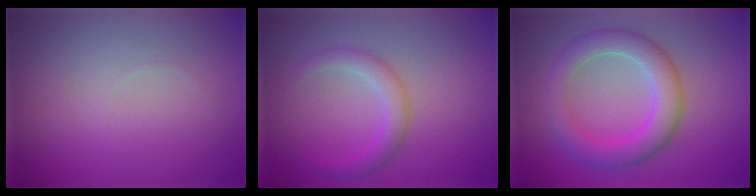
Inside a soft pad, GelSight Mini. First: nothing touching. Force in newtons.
{"total": 2.6, "press": 2.6, "slide": 0.0}
{"total": 5.1, "press": 5.0, "slide": 0.3}